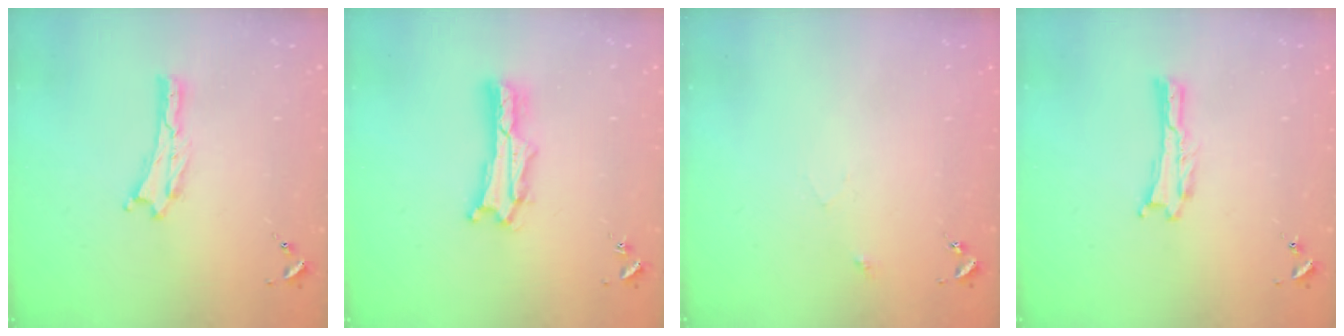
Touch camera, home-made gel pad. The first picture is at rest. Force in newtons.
{"total": 2.1, "press": 2.1, "slide": 0.3}
{"total": 2.5, "press": 2.5, "slide": 0.2}
{"total": 0.0}